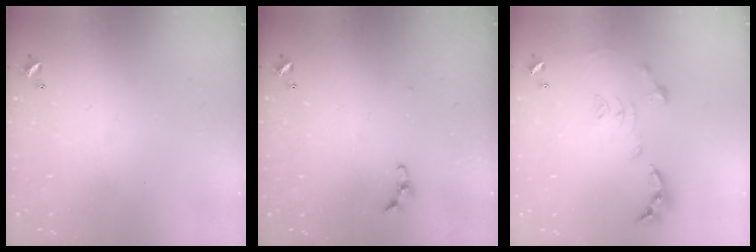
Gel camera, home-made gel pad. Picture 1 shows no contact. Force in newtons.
{"total": 4.6, "press": 4.6, "slide": 0.6}
{"total": 1.3, "press": 1.2, "slide": 0.3}